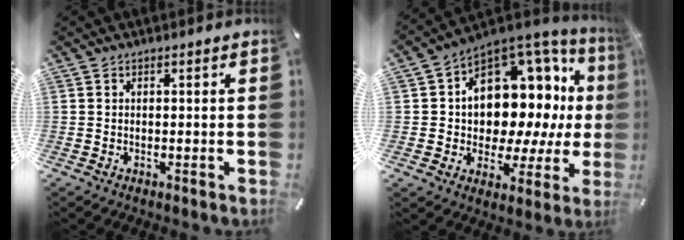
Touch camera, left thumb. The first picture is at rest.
{"total": 14.1, "force": [4.2, 10.6, 8.4], "torque": [-0.111, -0.061, 0.078]}